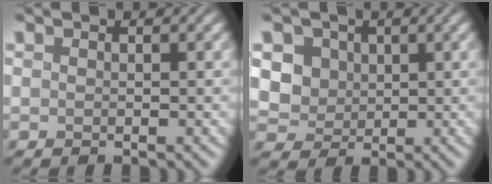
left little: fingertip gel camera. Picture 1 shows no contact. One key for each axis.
{"total": 5.4, "fx": 0.9, "fy": 4.7, "fz": 2.5, "tx": -0.063, "ty": 0.008, "tz": 0.007}